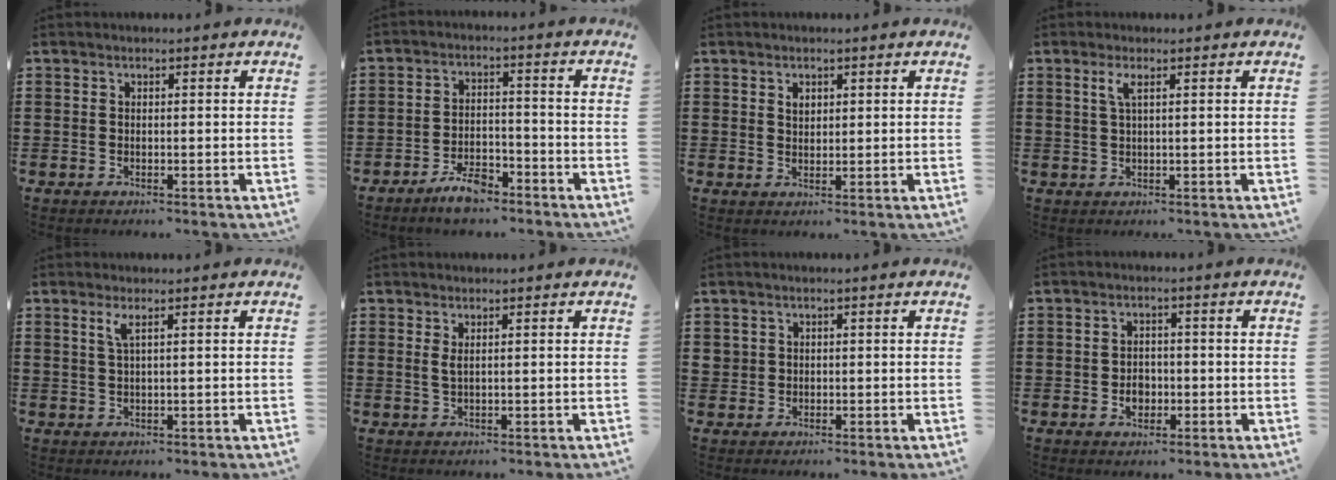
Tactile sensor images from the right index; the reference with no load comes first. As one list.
[{"total": 5.4, "force": [-4.1, 1.9, 2.9], "torque": [-0.051, 0.013, -0.075]}, {"total": 1.5, "force": [0.8, 1.0, 0.7], "torque": [-0.016, 0.005, 0.016]}, {"total": 2.2, "force": [0.9, 0.5, 1.9], "torque": [-0.041, 0.004, 0.014]}, {"total": 1.9, "force": [0.9, 0.0, 1.7], "torque": [-0.037, 0.000, 0.015]}, {"total": 1.2, "force": [0.5, 0.3, 1.0], "torque": [-0.023, 0.002, 0.009]}, {"total": 1.3, "force": [0.4, 1.2, 0.1], "torque": [-0.007, 0.005, 0.008]}, {"total": 2.9, "force": [-0.7, 2.3, 1.7], "torque": [-0.029, 0.002, -0.017]}]